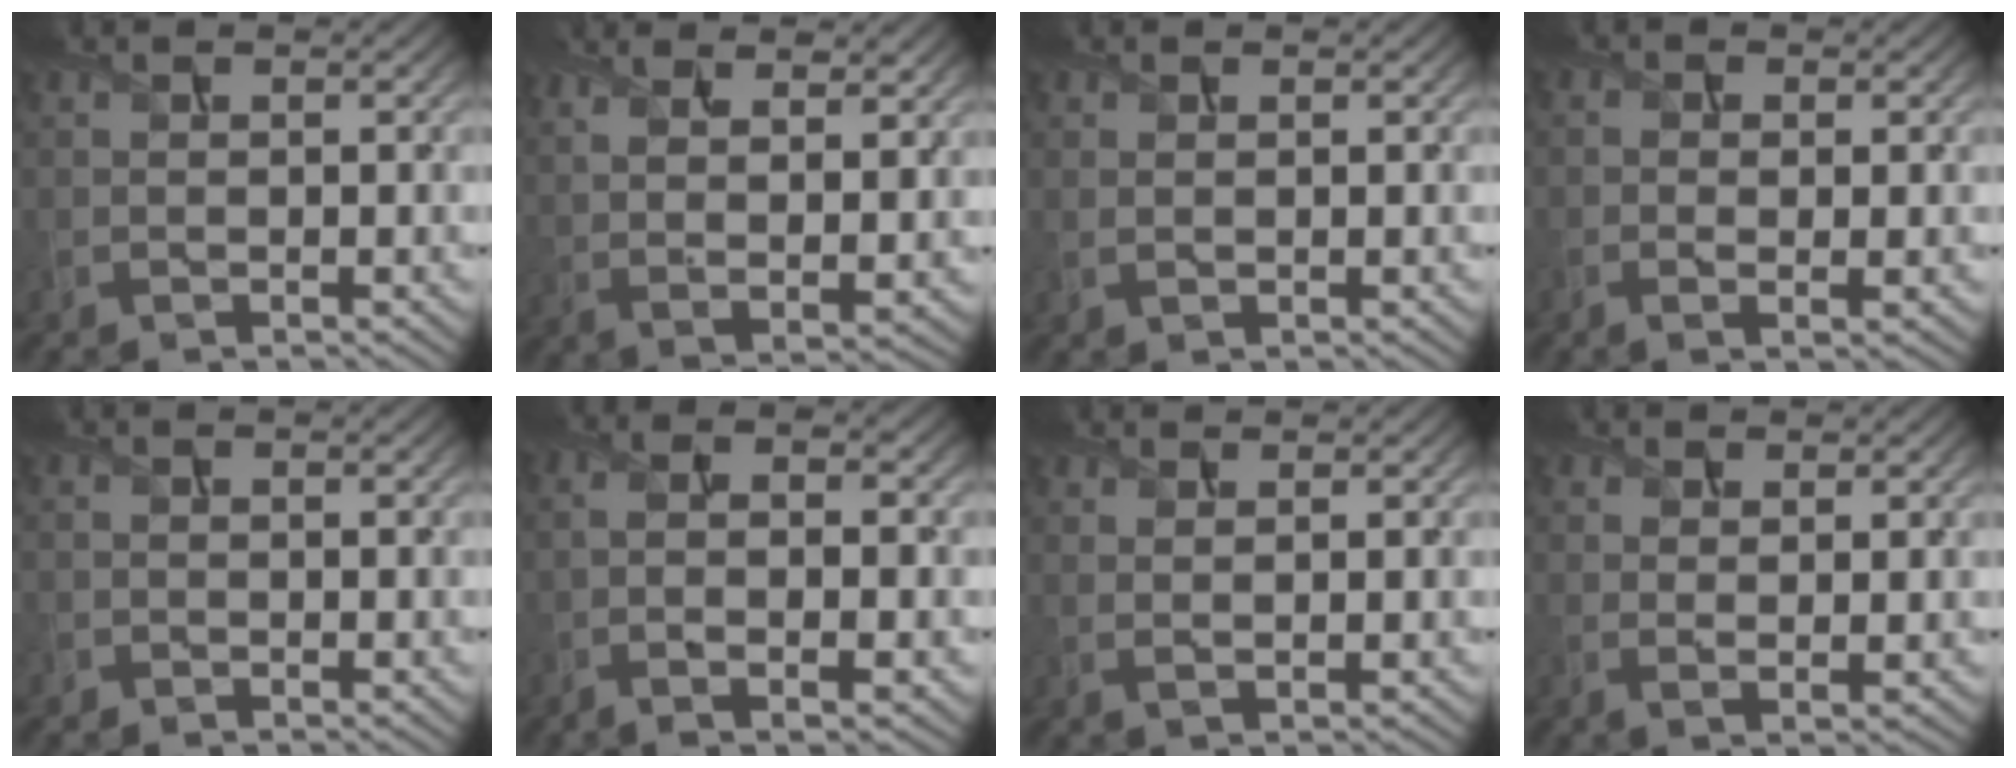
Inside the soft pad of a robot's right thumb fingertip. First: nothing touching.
{"total": 9.2, "force": [5.2, 3.0, 7.0], "torque": [-0.119, 0.006, 0.074]}
{"total": 0.9, "force": [0.2, 0.6, 0.6], "torque": [-0.018, -0.004, 0.009]}
{"total": 2.2, "force": [-0.4, 0.8, 2.0], "torque": [-0.039, -0.004, -0.007]}
{"total": 0.8, "force": [-0.4, 0.7, 0.0], "torque": [0.002, -0.005, -0.009]}
{"total": 5.9, "force": [-1.5, 1.8, 5.4], "torque": [-0.105, -0.006, -0.021]}
{"total": 1.6, "force": [0.9, 0.3, 1.2], "torque": [-0.024, -0.002, 0.016]}
{"total": 2.1, "force": [1.1, 0.7, 1.7], "torque": [-0.036, -0.006, 0.023]}